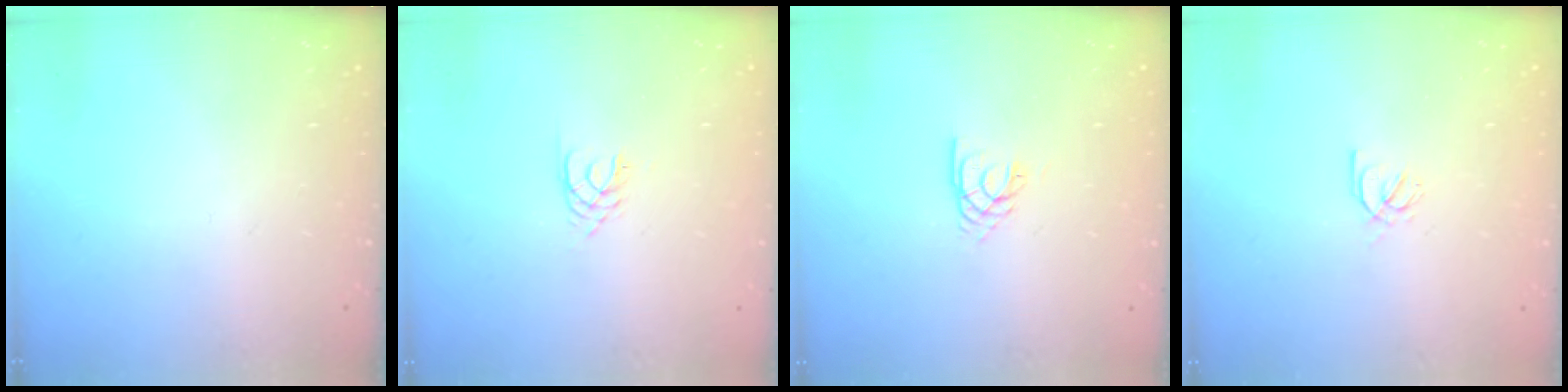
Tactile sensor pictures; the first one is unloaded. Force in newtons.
{"total": 1.7, "press": 1.7, "slide": 0.2}
{"total": 2.1, "press": 2.1, "slide": 0.2}
{"total": 2.2, "press": 2.2, "slide": 0.0}